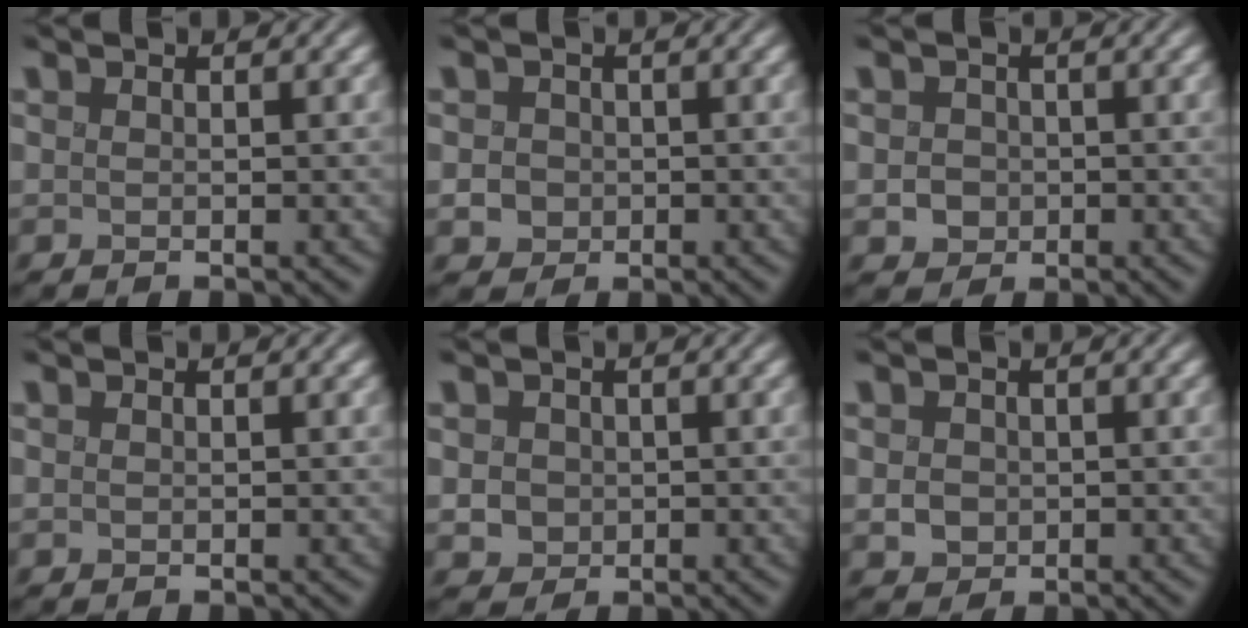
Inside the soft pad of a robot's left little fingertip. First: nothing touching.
{"total": 1.7, "force": [-0.4, 1.6, 0.4], "torque": [-0.010, -0.002, -0.001]}
{"total": 1.7, "force": [-0.5, 1.5, 0.5], "torque": [-0.010, 0.000, -0.006]}
{"total": 0.0}
{"total": 1.8, "force": [-0.3, 1.7, 0.5], "torque": [-0.016, -0.005, -0.004]}
{"total": 1.5, "force": [-0.3, 1.4, 0.5], "torque": [-0.011, -0.004, -0.003]}